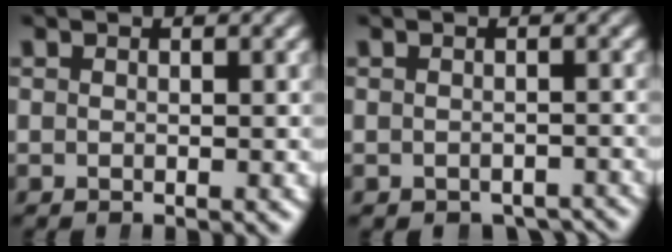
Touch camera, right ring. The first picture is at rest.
{"total": 3.5, "force": [-3.2, 1.2, 0.8], "torque": [0.000, -0.012, -0.042]}